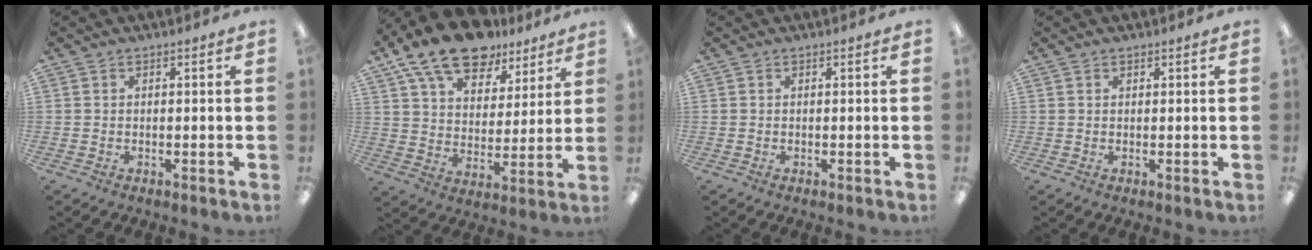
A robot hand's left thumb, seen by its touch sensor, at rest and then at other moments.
{"total": 16.7, "force": [12.4, 8.2, 7.6], "torque": [-0.146, -0.068, 0.224]}
{"total": 0.0}
{"total": 0.5, "force": [0.5, 0.2, 0.1], "torque": [-0.001, 0.002, 0.008]}